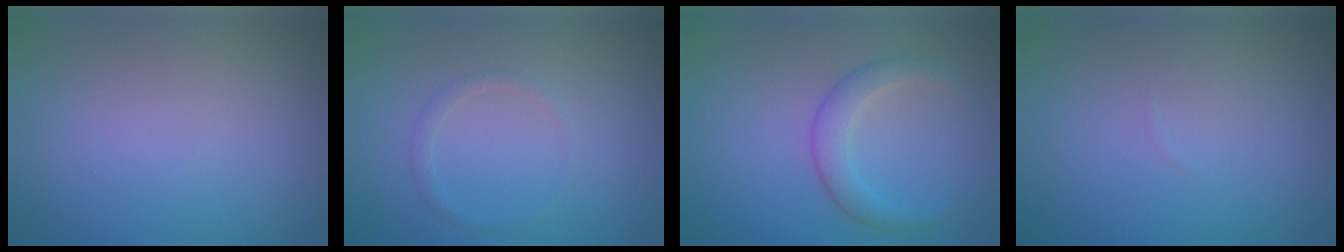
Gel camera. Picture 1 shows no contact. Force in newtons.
{"total": 0.9, "press": 0.9, "slide": 0.0}
{"total": 2.7, "press": 2.7, "slide": 0.1}
{"total": 0.0}